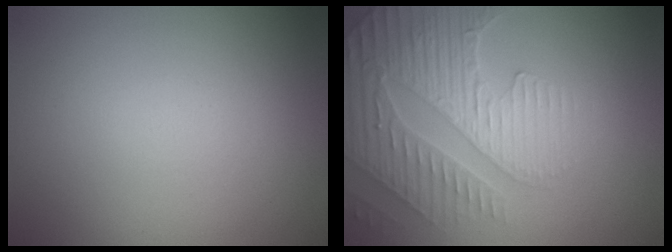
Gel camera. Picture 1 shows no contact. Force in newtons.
{"total": 4.7, "press": 4.6, "slide": 1.1}